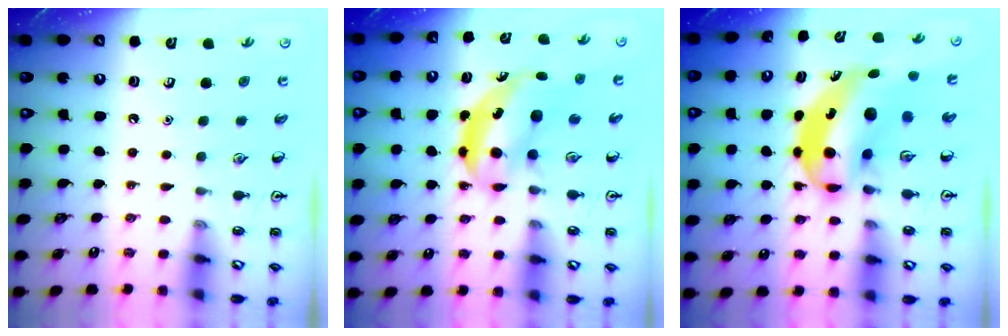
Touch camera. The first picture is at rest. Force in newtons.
{"total": 6.1, "press": 6.0, "slide": 1.2}
{"total": 9.2, "press": 8.8, "slide": 2.5}